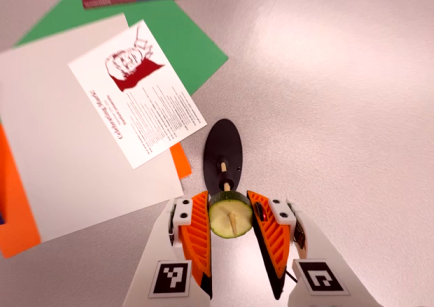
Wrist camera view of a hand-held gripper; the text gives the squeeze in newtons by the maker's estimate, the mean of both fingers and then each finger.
{"total": 11.3, "left": 10.9, "right": 11.7}